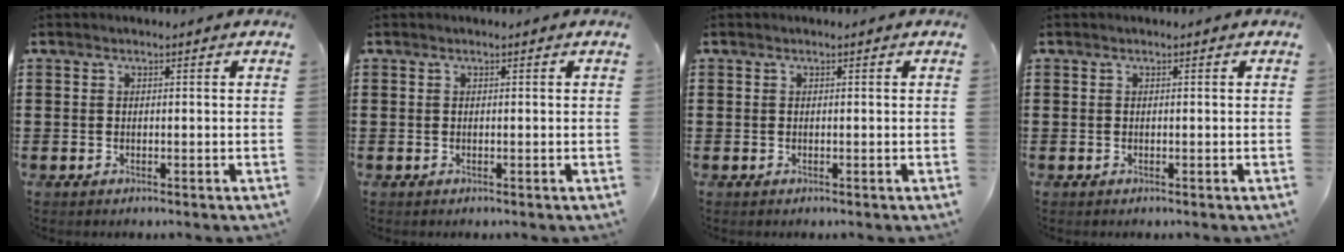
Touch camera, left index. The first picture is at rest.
{"total": 0.0}
{"total": 0.0}
{"total": 0.0}